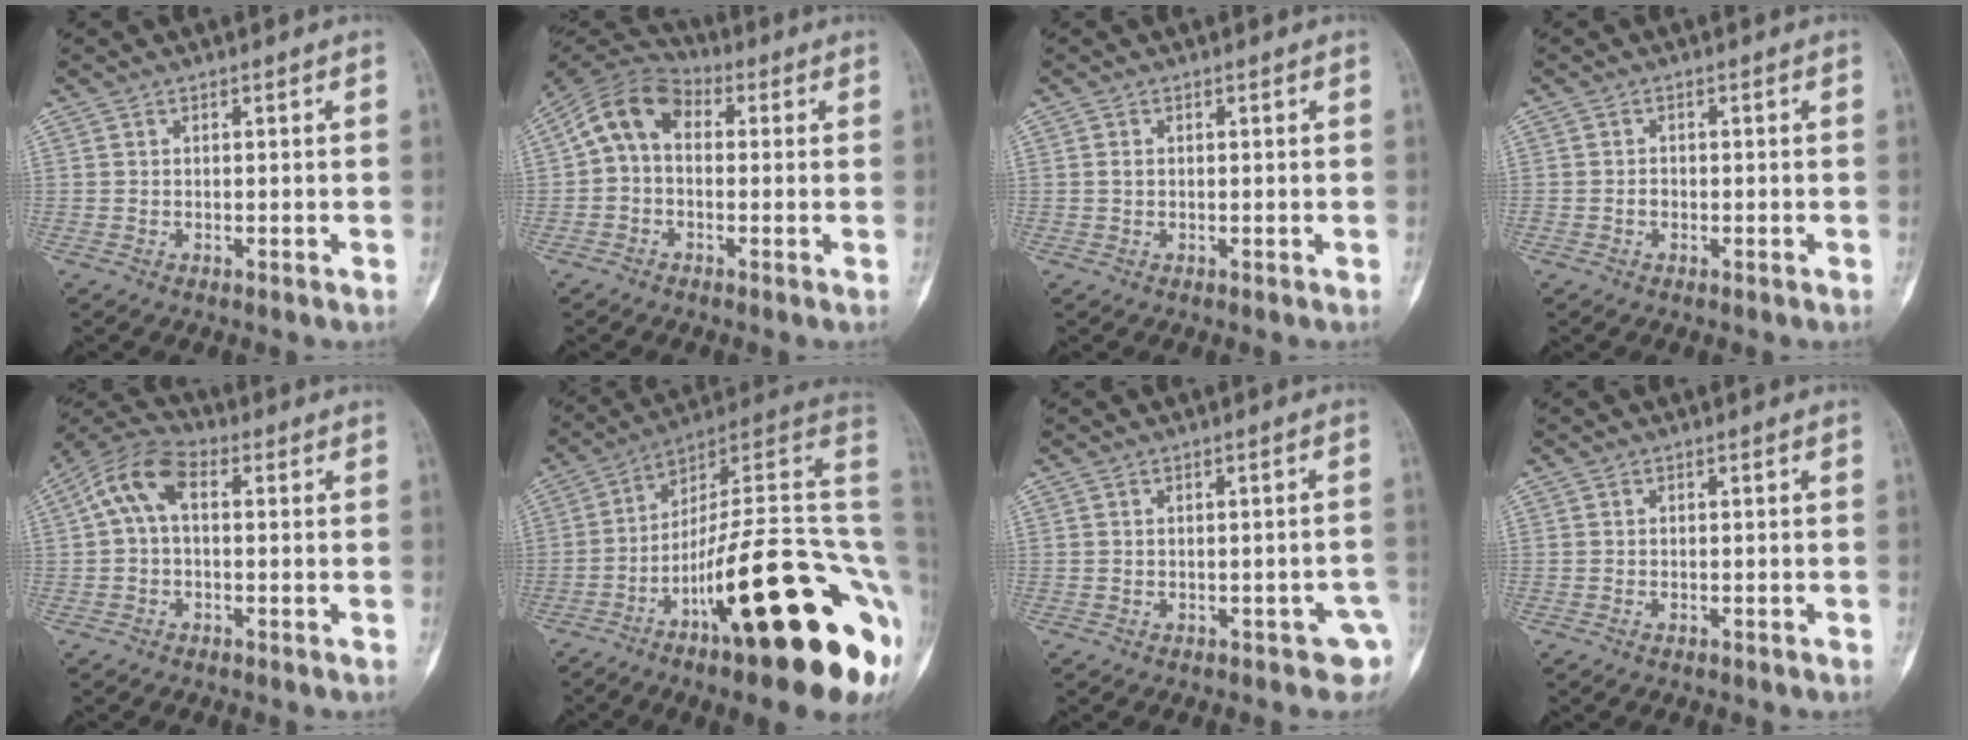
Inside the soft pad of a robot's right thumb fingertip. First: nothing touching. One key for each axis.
{"total": 9.7, "fx": 0.3, "fy": 7.1, "fz": 6.6, "tx": -0.108, "ty": 0.032, "tz": -0.013}
{"total": 0.9, "fx": -0.1, "fy": 0.8, "fz": 0.5, "tx": -0.005, "ty": 0.003, "tz": -0.004}
{"total": 1.3, "fx": -0.6, "fy": 1.1, "fz": 0.5, "tx": 0.002, "ty": 0.006, "tz": -0.012}
{"total": 8.9, "fx": 0.9, "fy": 5.5, "fz": 6.9, "tx": -0.129, "ty": 0.029, "tz": 0.005}
{"total": 28.6, "fx": -6.6, "fy": 6.6, "fz": 27.0, "tx": -0.304, "ty": 0.062, "tz": -0.103}
{"total": 4.4, "fx": -1.9, "fy": 2.7, "fz": 2.9, "tx": -0.010, "ty": 0.022, "tz": -0.020}
{"total": 0.7, "fx": -0.5, "fy": 0.4, "fz": 0.2, "tx": -0.001, "ty": 0.004, "tz": -0.010}